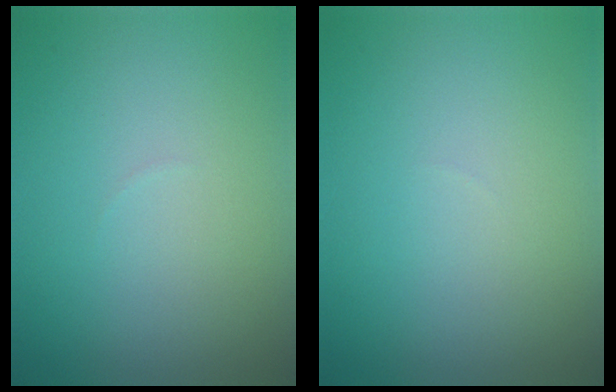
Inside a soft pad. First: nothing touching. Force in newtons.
{"total": 0.0}